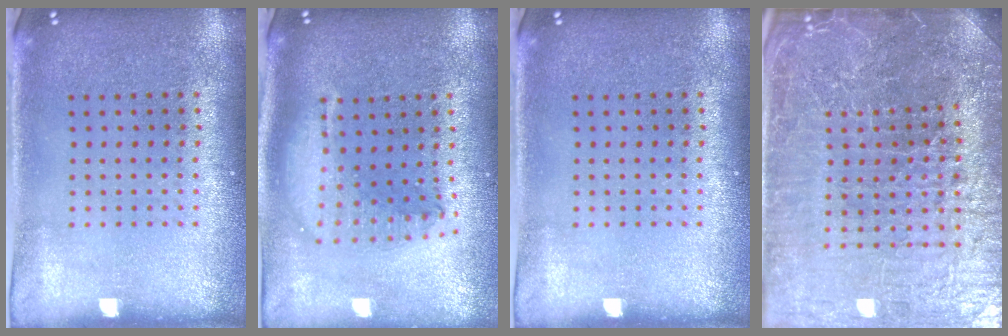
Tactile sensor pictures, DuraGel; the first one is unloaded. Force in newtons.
{"total": 1.9, "press": 1.6, "slide": 1.2}
{"total": 0.0}
{"total": 5.6, "press": 5.2, "slide": 2.1}